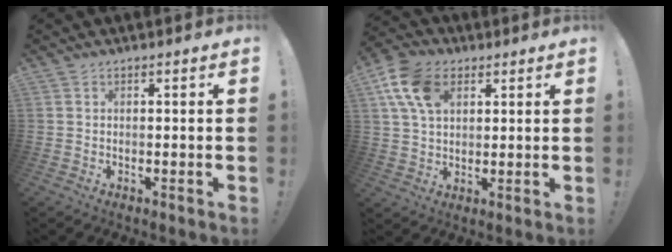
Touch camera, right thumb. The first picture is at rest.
{"total": 12.9, "force": [5.4, 8.7, 7.8], "torque": [-0.135, -0.008, 0.106]}